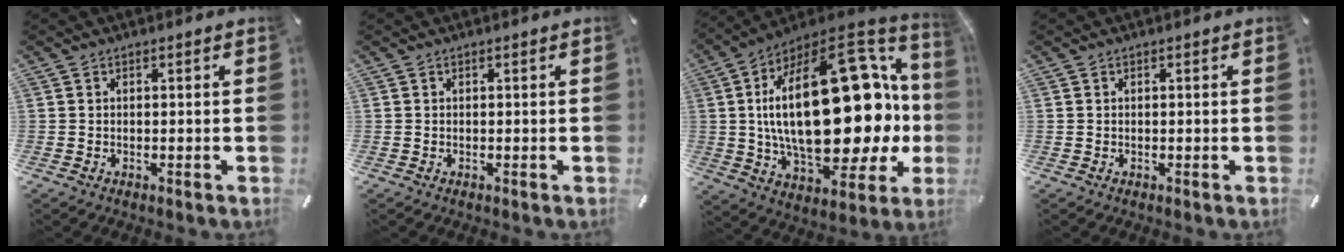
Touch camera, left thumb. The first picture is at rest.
{"total": 0.0}
{"total": 38.6, "force": [1.9, 18.3, 34.0], "torque": [-0.601, -0.041, 0.042]}
{"total": 0.0}